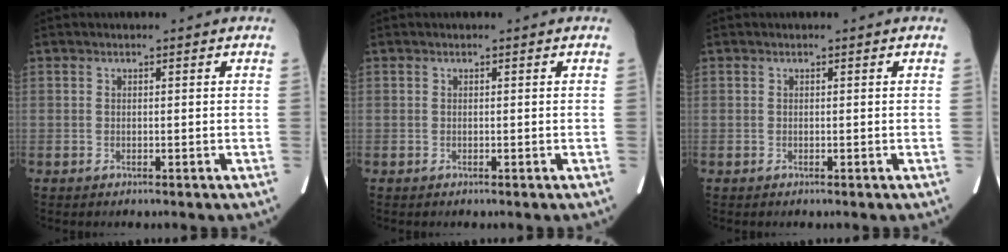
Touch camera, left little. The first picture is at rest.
{"total": 0.0}
{"total": 0.0}